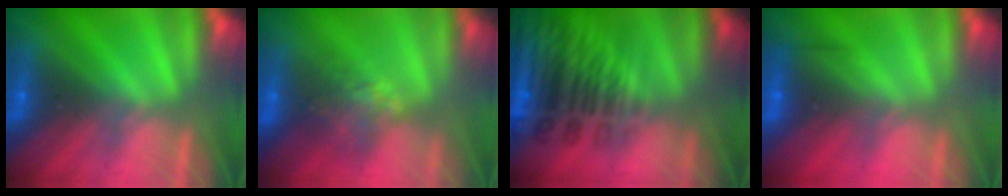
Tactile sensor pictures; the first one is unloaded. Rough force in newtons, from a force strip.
{"total": 7.8}
{"total": 8.6}
{"total": 2.2}